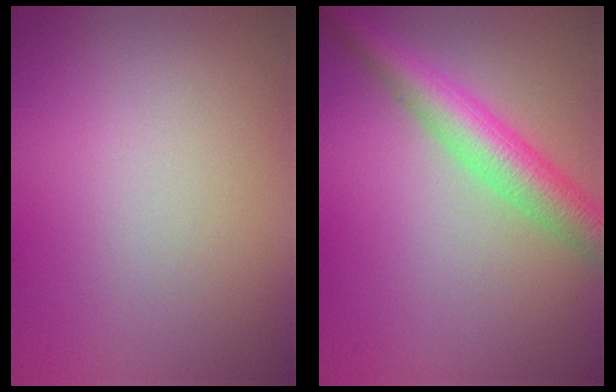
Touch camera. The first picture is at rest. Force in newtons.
{"total": 5.2, "press": 5.2, "slide": 0.1}